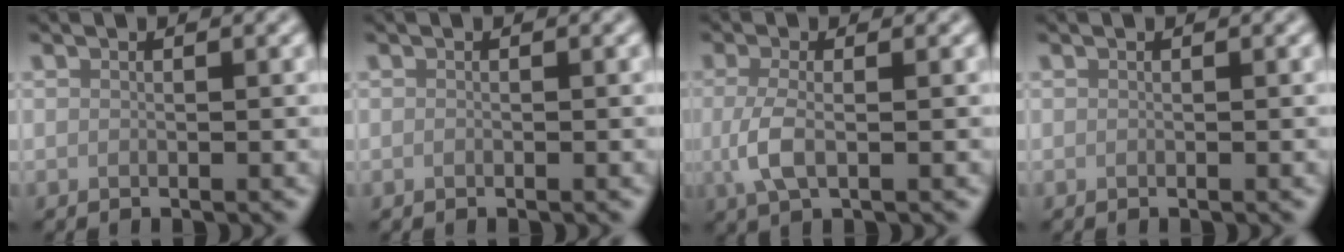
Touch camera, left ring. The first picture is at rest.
{"total": 0.0}
{"total": 3.0, "force": [-0.3, 1.2, 2.8], "torque": [-0.068, -0.006, -0.007]}
{"total": 0.0}